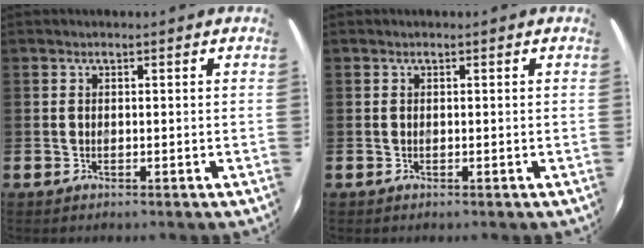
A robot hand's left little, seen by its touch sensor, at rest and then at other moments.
{"total": 0.0}